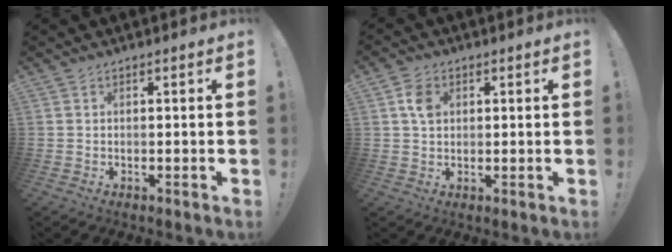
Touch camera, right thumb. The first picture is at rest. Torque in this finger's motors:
{"motor_torque": [0.01, 0.01, 0.06, 0.08, 0.00]}